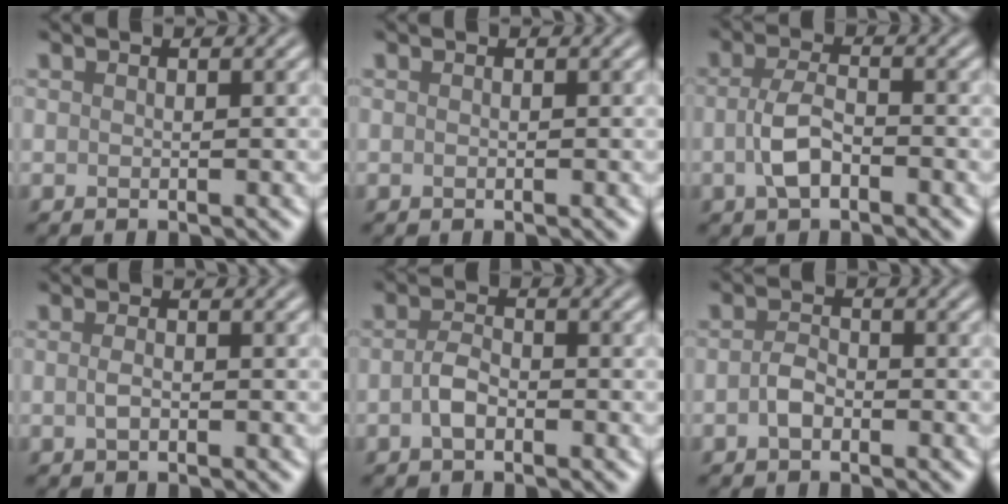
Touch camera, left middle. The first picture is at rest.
{"total": 0.0}
{"total": 3.3, "force": [-1.0, 1.6, 2.7], "torque": [-0.057, 0.001, -0.024]}
{"total": 1.0, "force": [-0.3, 0.5, 0.9], "torque": [-0.022, -0.001, -0.007]}
{"total": 2.1, "force": [-0.8, 1.1, 1.6], "torque": [-0.032, 0.003, -0.020]}
{"total": 1.8, "force": [-0.7, 1.1, 1.2], "torque": [-0.026, 0.003, -0.018]}